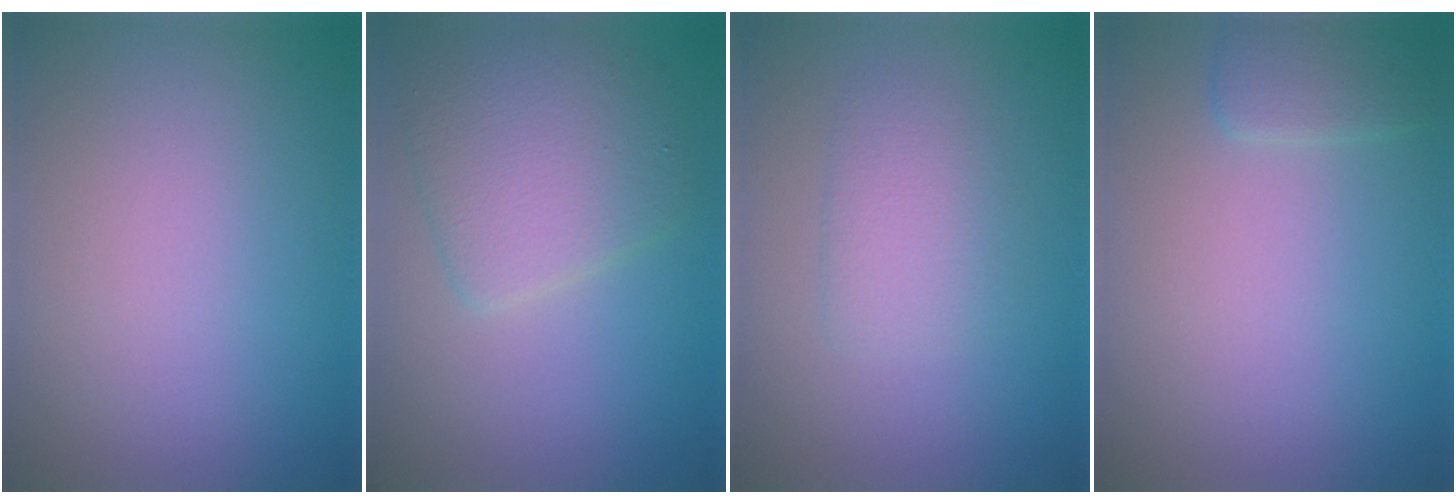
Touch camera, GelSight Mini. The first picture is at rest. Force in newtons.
{"total": 4.7, "press": 4.7, "slide": 0.2}
{"total": 2.4, "press": 2.4, "slide": 0.4}
{"total": 1.6, "press": 1.6, "slide": 0.1}